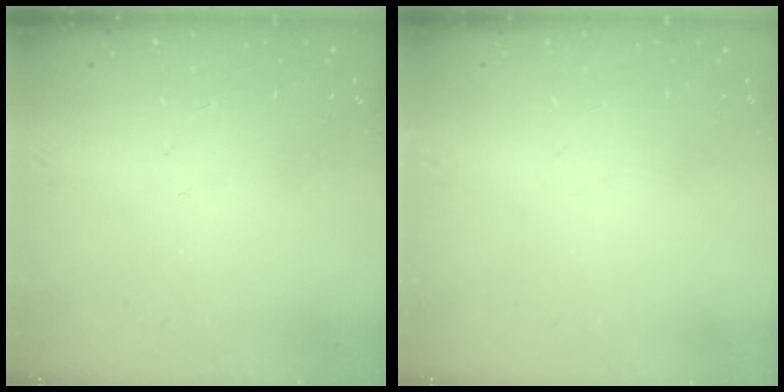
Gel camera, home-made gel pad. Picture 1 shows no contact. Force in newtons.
{"total": 0.0}